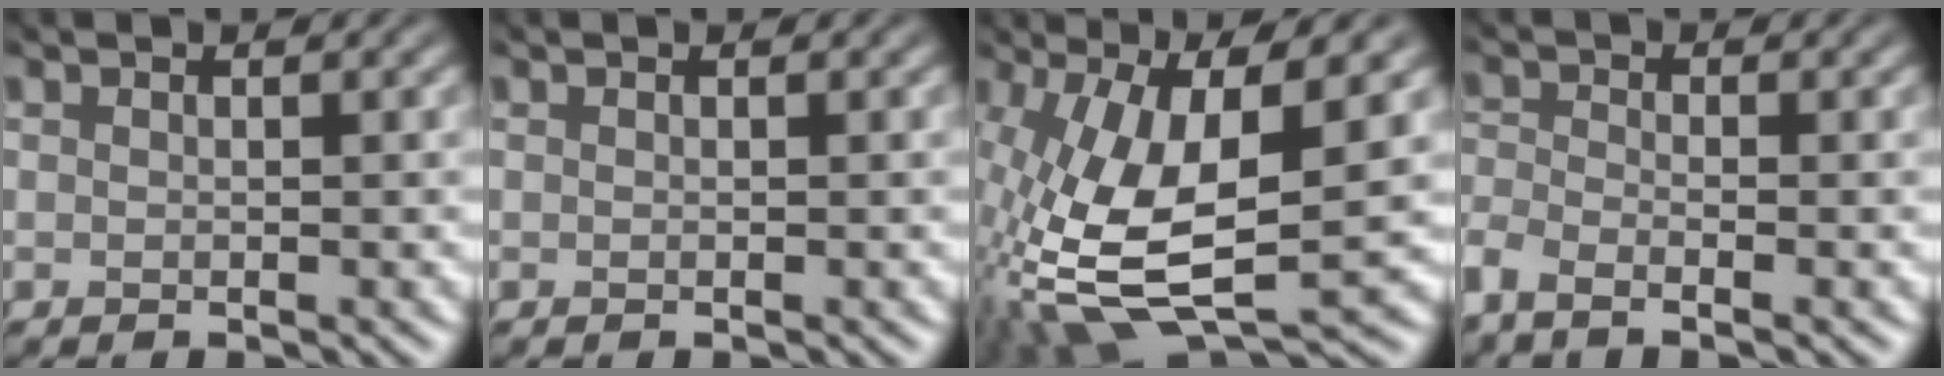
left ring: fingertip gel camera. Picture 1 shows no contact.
{"total": 0.0}
{"total": 12.5, "force": [-2.3, 4.9, 11.3], "torque": [-0.237, -0.022, -0.029]}
{"total": 3.2, "force": [-2.5, 0.7, 1.9], "torque": [-0.055, -0.009, -0.053]}